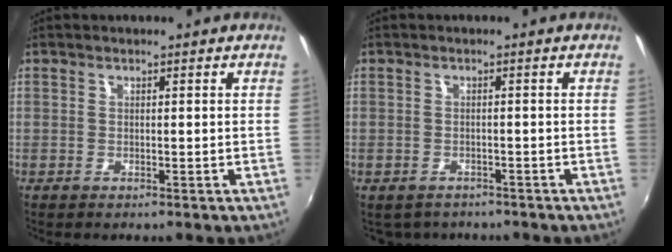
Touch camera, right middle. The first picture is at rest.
{"total": 3.3, "force": [-2.7, 1.9, 0.7], "torque": [-0.018, -0.009, -0.036]}